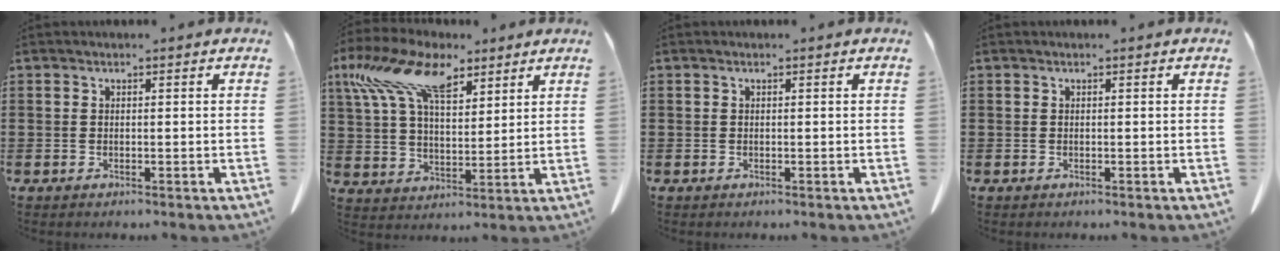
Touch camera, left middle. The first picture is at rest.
{"total": 13.2, "force": [8.2, 5.7, 8.7], "torque": [-0.196, -0.003, 0.151]}
{"total": 0.0}
{"total": 0.0}